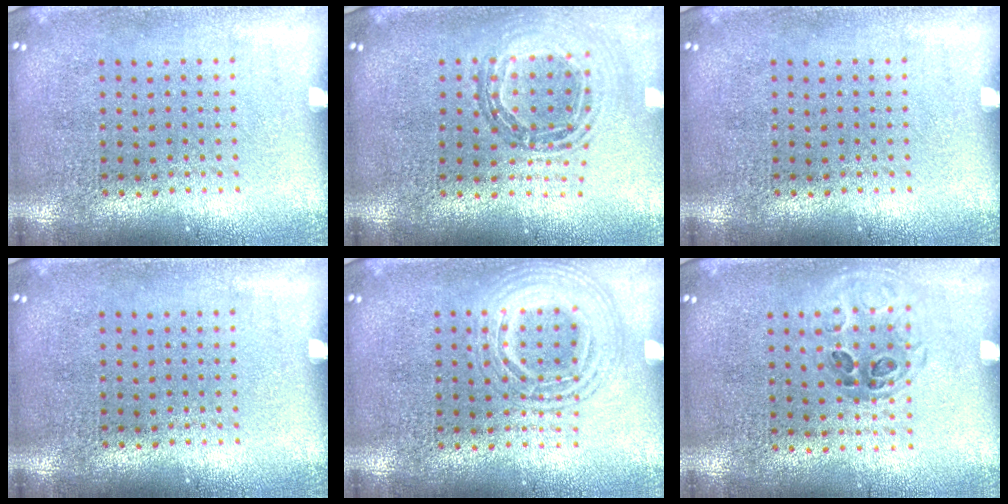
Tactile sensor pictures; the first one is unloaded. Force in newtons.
{"total": 0.9, "press": 0.9, "slide": 0.0}
{"total": 0.0}
{"total": 0.0}
{"total": 2.9, "press": 2.9, "slide": 0.3}
{"total": 1.0, "press": 0.8, "slide": 0.6}